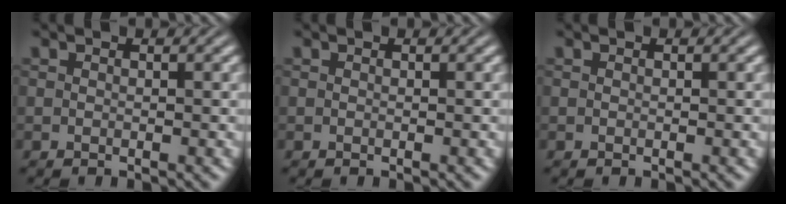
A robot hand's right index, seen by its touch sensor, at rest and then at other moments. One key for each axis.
{"total": 0.0}
{"total": 0.0}